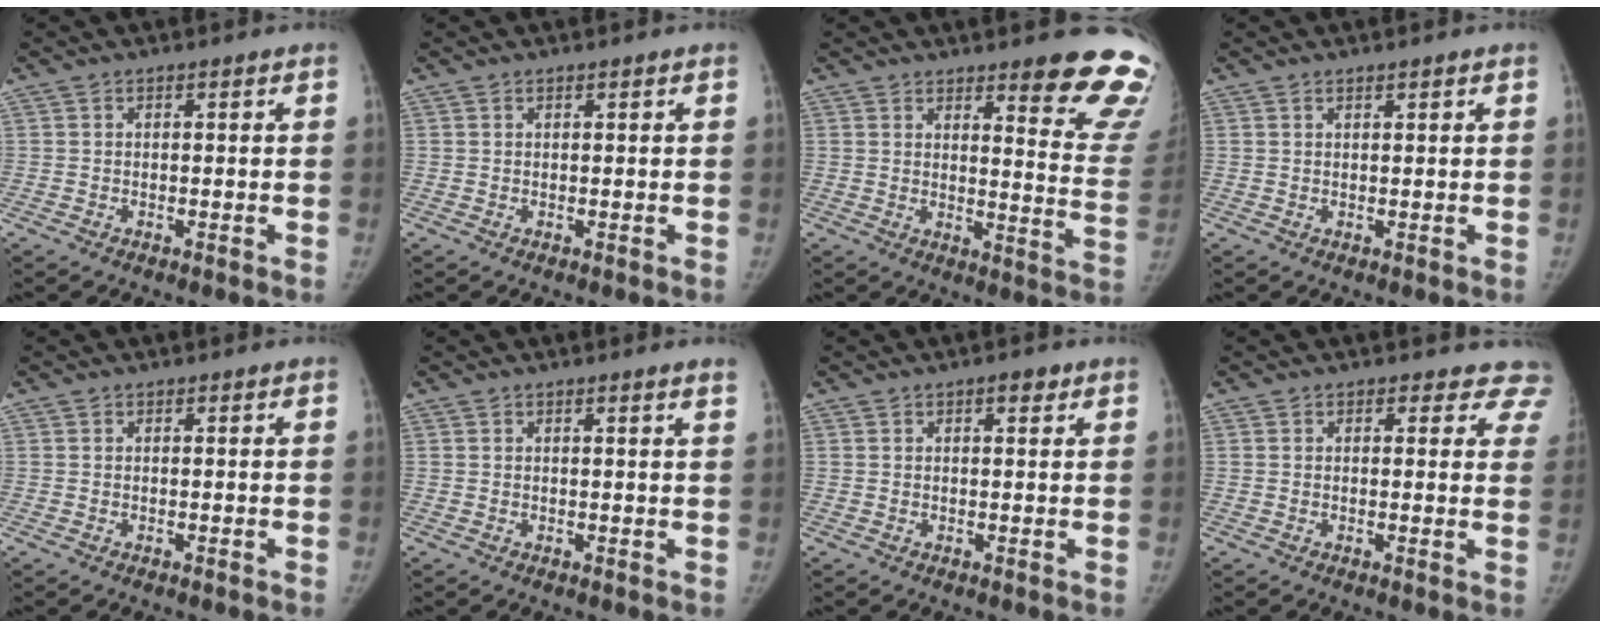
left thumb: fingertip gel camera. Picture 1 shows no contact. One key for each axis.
{"total": 0.0}
{"total": 15.9, "fx": 11.7, "fy": 3.0, "fz": 10.3, "tx": -0.089, "ty": -0.101, "tz": 0.133}
{"total": 0.7, "fx": 0.6, "fy": 0.1, "fz": 0.3, "tx": 0.000, "ty": -0.001, "tz": 0.012}
{"total": 0.0}
{"total": 2.3, "fx": 1.7, "fy": -0.3, "fz": 1.4, "tx": -0.020, "ty": -0.002, "tz": 0.016}
{"total": 2.0, "fx": 1.1, "fy": 0.9, "fz": 1.4, "tx": -0.009, "ty": -0.001, "tz": 0.014}
{"total": 6.6, "fx": 5.7, "fy": 3.1, "fz": 0.8, "tx": 0.047, "ty": -0.019, "tz": 0.035}